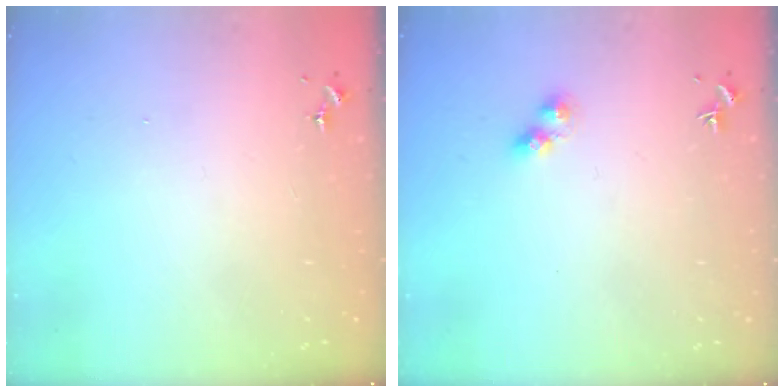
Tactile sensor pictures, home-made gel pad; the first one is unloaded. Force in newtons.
{"total": 3.6, "press": 3.6, "slide": 0.5}